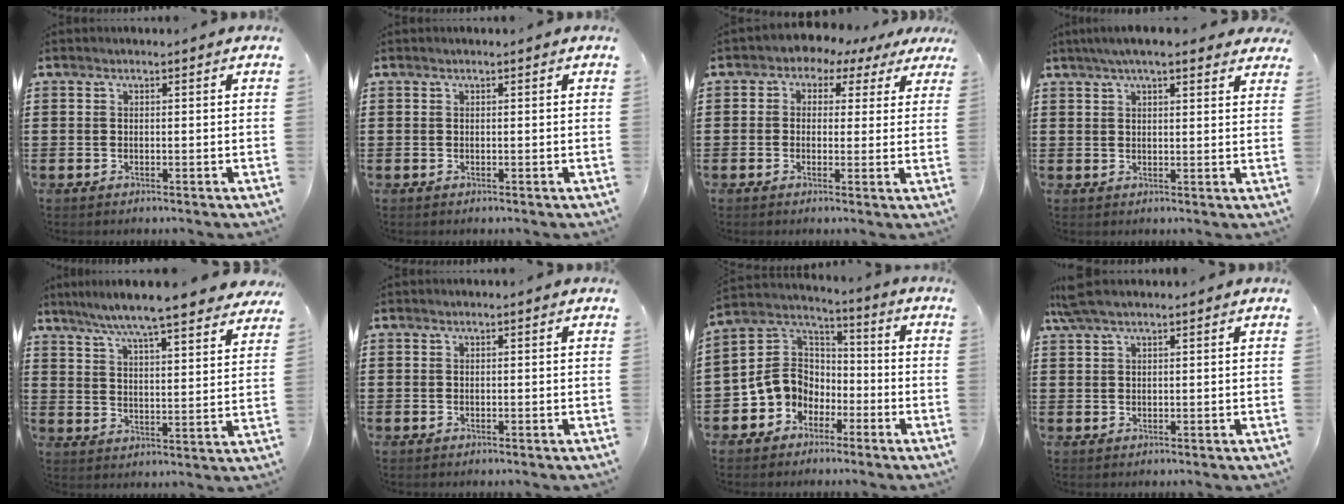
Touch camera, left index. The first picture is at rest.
{"total": 0.0}
{"total": 2.5, "force": [1.2, 2.1, 0.6], "torque": [-0.030, -0.006, 0.013]}
{"total": 4.9, "force": [3.8, 0.9, 2.8], "torque": [-0.063, 0.003, 0.069]}
{"total": 7.2, "force": [6.4, -0.5, 3.2], "torque": [-0.088, -0.036, 0.108]}
{"total": 0.0}
{"total": 8.5, "force": [-2.6, 7.8, 2.3], "torque": [-0.094, 0.009, -0.054]}
{"total": 3.4, "force": [2.5, 0.5, 2.2], "torque": [-0.049, 0.004, 0.047]}